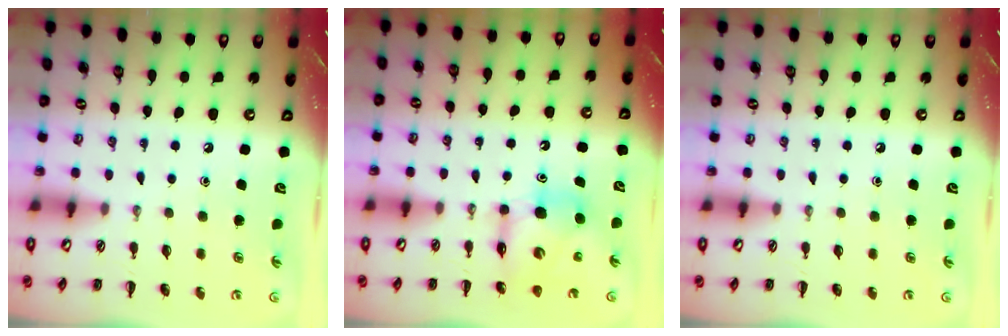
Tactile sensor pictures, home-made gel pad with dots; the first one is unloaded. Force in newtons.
{"total": 7.2, "press": 7.2, "slide": 0.4}
{"total": 0.0}